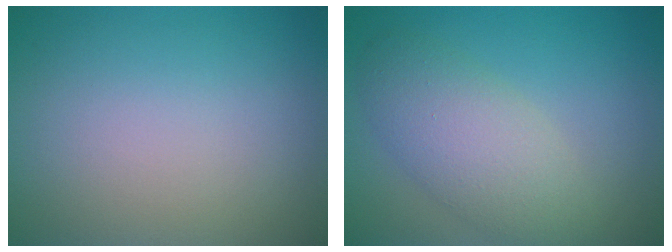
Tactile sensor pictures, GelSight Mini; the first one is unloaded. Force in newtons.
{"total": 5.0, "press": 5.0, "slide": 0.4}